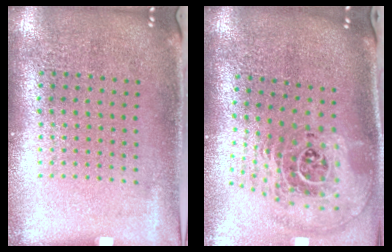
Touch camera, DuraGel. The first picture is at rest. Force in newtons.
{"total": 2.7, "press": 1.8, "slide": 1.9}